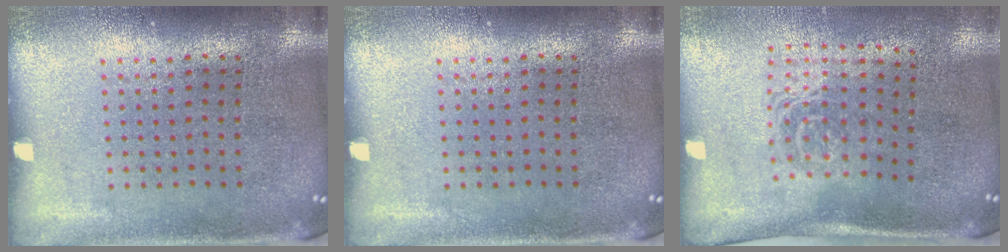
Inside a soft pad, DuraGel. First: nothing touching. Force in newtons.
{"total": 0.0}
{"total": 1.6, "press": 1.2, "slide": 1.2}